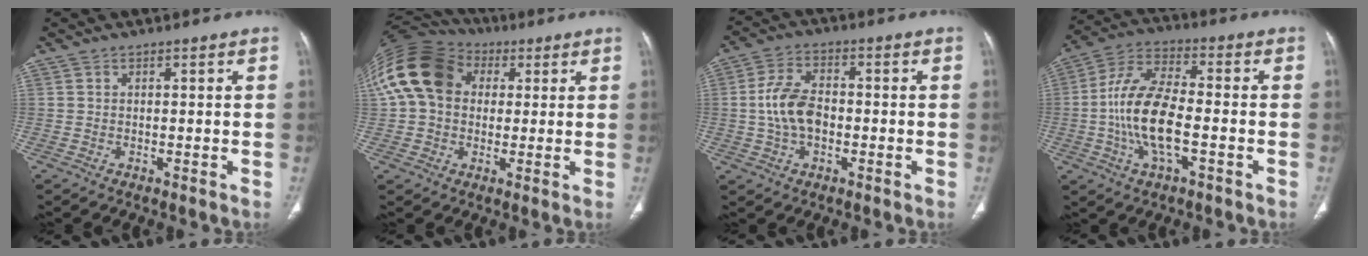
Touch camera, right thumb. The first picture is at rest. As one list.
[{"total": 19.6, "force": [4.3, 15.0, 11.9], "torque": [-0.255, 0.052, 0.074]}, {"total": 8.7, "force": [-0.8, 5.4, 6.7], "torque": [-0.126, 0.018, -0.018]}, {"total": 13.9, "force": [-2.8, 5.9, 12.3], "torque": [-0.249, 0.026, -0.055]}]